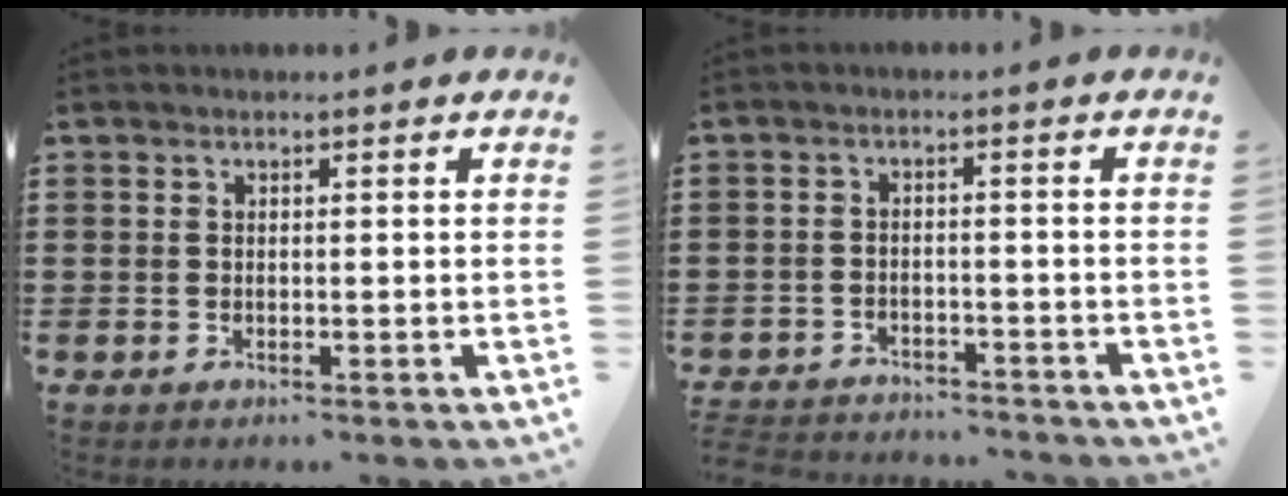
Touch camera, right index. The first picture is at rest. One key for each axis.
{"total": 2.9, "fx": -2.9, "fy": 0.3, "fz": -0.1, "tx": -0.005, "ty": 0.000, "tz": -0.063}